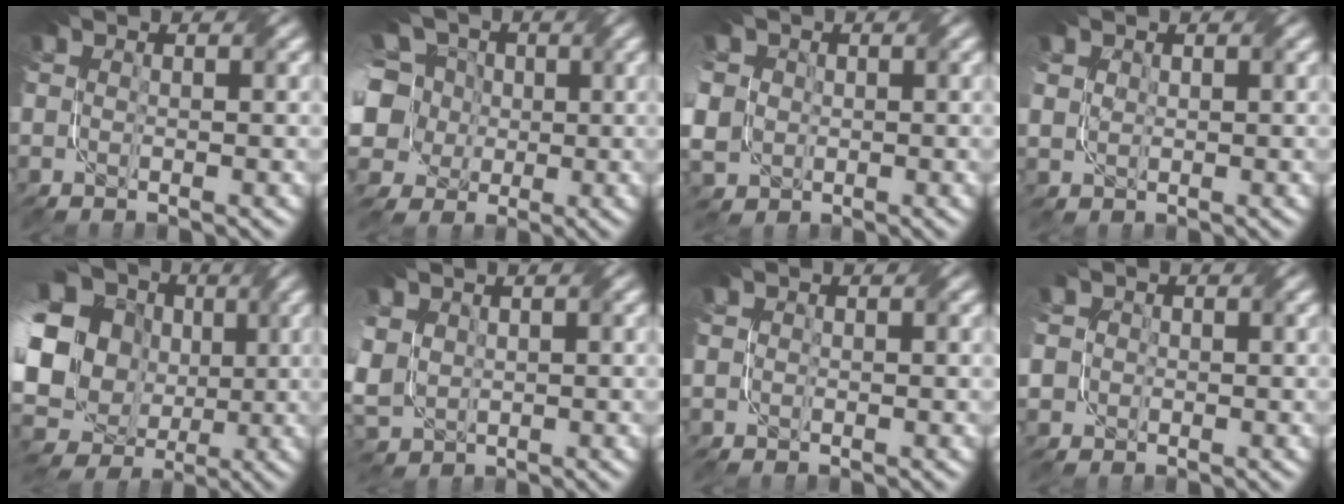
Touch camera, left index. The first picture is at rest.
{"total": 10.8, "force": [1.8, 9.0, 5.8], "torque": [-0.146, 0.032, -0.015]}
{"total": 7.8, "force": [0.6, 6.7, 3.9], "torque": [-0.122, 0.014, -0.019]}
{"total": 1.2, "force": [0.6, 1.0, 0.4], "torque": [-0.031, -0.005, 0.023]}
{"total": 19.7, "force": [-0.6, 16.9, 10.2], "torque": [-0.225, 0.011, -0.044]}
{"total": 4.1, "force": [0.6, 3.3, 2.4], "torque": [-0.086, 0.001, 0.012]}
{"total": 0.0}
{"total": 2.4, "force": [-0.2, 2.3, 0.7], "torque": [-0.039, 0.005, -0.005]}